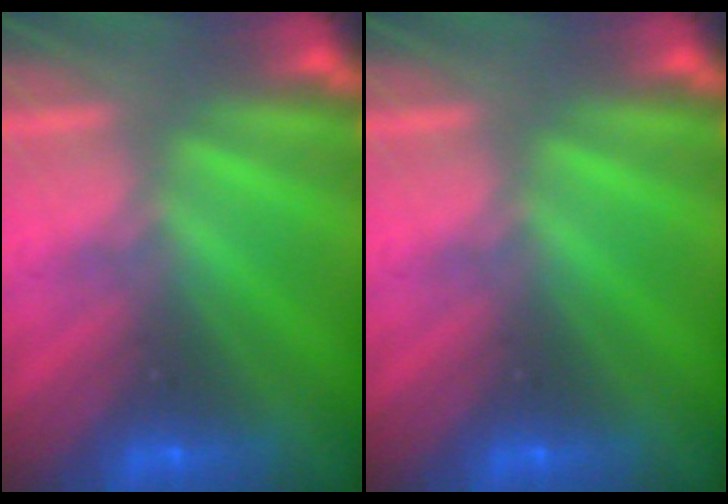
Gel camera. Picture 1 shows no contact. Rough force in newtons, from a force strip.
{"total": 0.0}